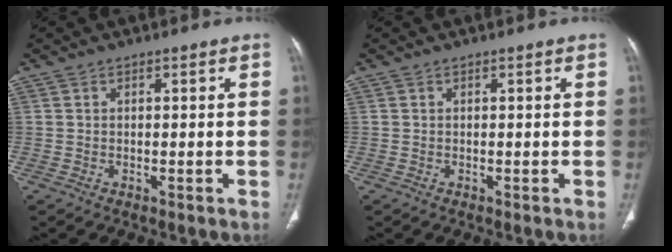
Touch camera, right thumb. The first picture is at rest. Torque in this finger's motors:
{"motor_torque": [-0.10, 0.10, -0.27, 0.27, 0.01]}